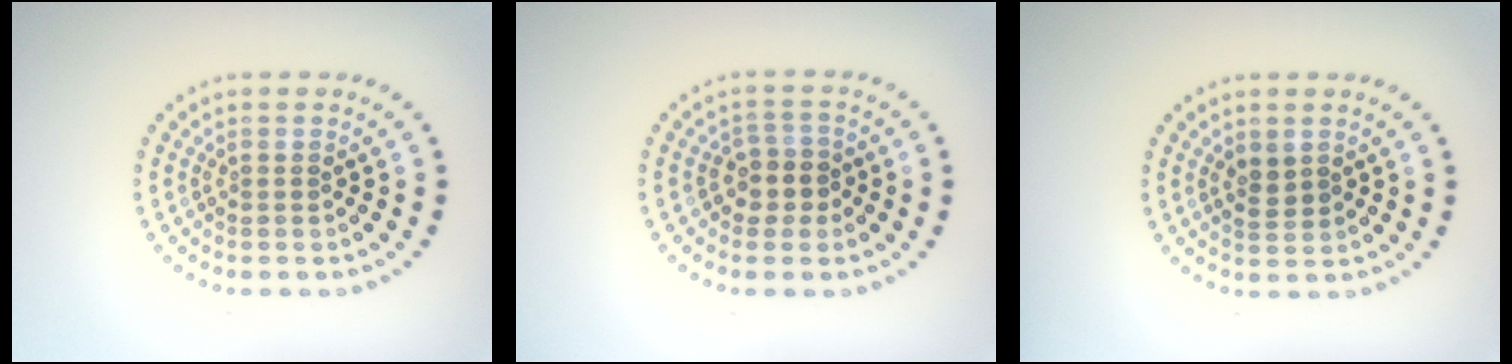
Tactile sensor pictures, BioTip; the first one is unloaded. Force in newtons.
{"total": 2.3, "press": 2.0, "slide": 1.1}
{"total": 1.7, "press": 1.6, "slide": 0.5}